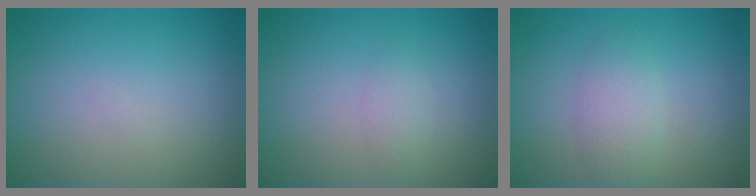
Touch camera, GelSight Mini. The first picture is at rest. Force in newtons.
{"total": 1.2, "press": 1.2, "slide": 0.1}
{"total": 2.4, "press": 2.4, "slide": 0.0}